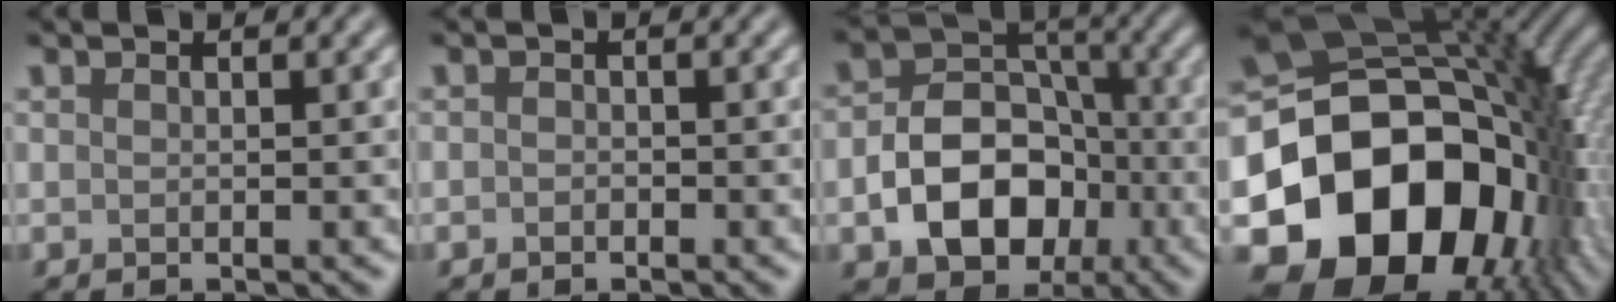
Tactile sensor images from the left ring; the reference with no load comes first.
{"total": 0.7, "force": [-0.4, 0.5, 0.2], "torque": [-0.003, -0.003, -0.008]}
{"total": 8.4, "force": [-2.8, 6.1, 5.1], "torque": [-0.077, -0.005, -0.048]}
{"total": 19.6, "force": [-5.0, 13.9, 12.9], "torque": [-0.227, -0.026, -0.071]}